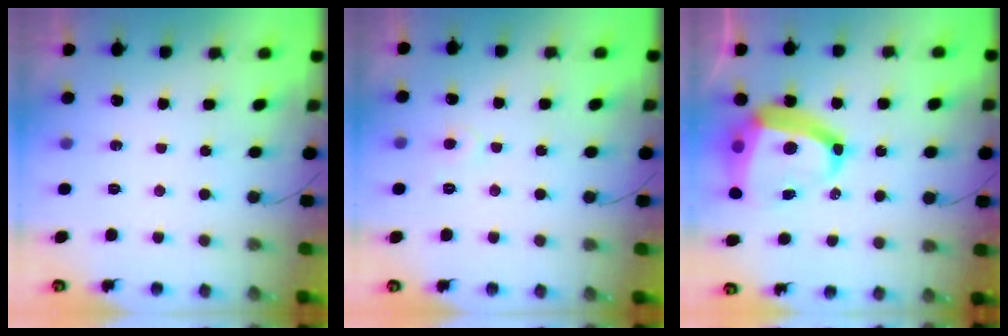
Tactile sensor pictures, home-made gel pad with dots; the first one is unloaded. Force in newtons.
{"total": 3.8, "press": 3.7, "slide": 0.5}
{"total": 17.4, "press": 17.3, "slide": 2.0}